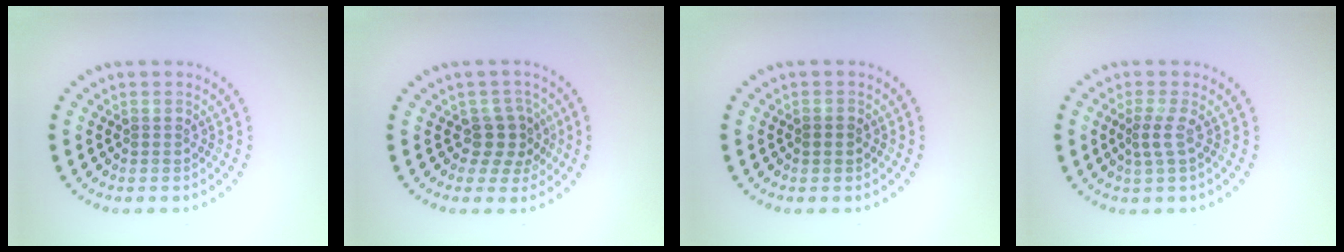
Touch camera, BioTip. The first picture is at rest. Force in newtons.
{"total": 2.6, "press": 2.1, "slide": 1.6}
{"total": 1.3, "press": 1.3, "slide": 0.2}
{"total": 1.5, "press": 1.1, "slide": 1.1}